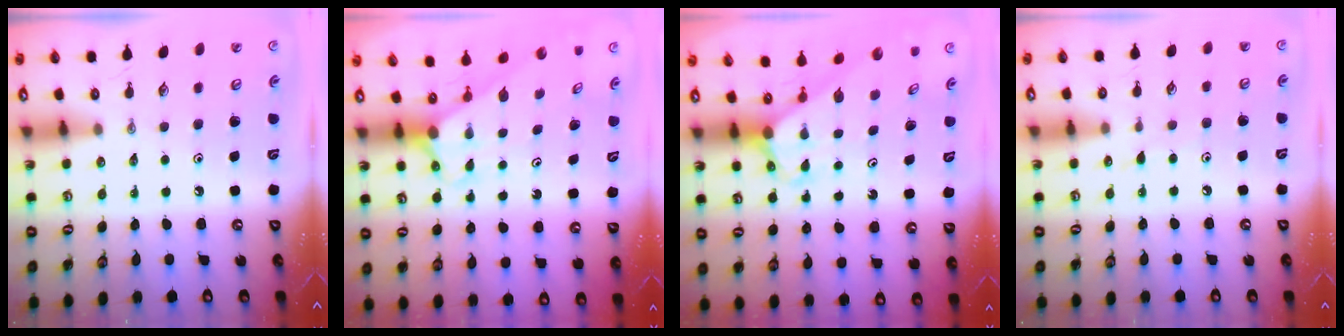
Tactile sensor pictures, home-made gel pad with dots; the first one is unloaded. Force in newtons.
{"total": 2.8, "press": 2.8, "slide": 0.0}
{"total": 3.3, "press": 3.3, "slide": 0.2}
{"total": 3.6, "press": 3.6, "slide": 0.5}